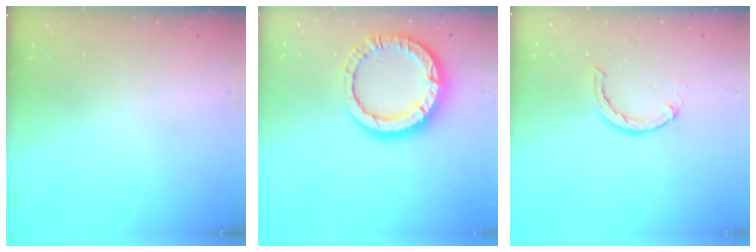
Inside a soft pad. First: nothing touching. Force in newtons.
{"total": 14.0, "press": 14.0, "slide": 1.3}
{"total": 2.3, "press": 2.3, "slide": 0.3}